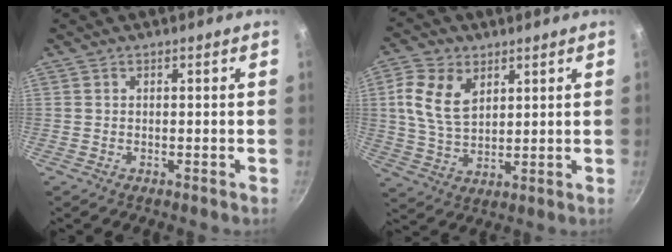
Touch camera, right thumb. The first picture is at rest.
{"total": 10.3, "force": [3.7, 6.8, 6.9], "torque": [-0.122, -0.011, 0.073]}